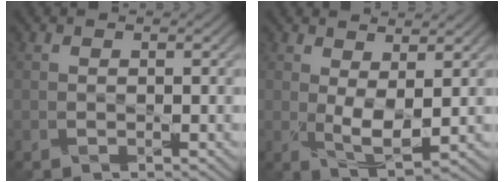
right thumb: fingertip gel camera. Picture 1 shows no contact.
{"total": 4.1, "force": [1.0, 1.9, 3.6], "torque": [-0.084, -0.007, 0.025]}